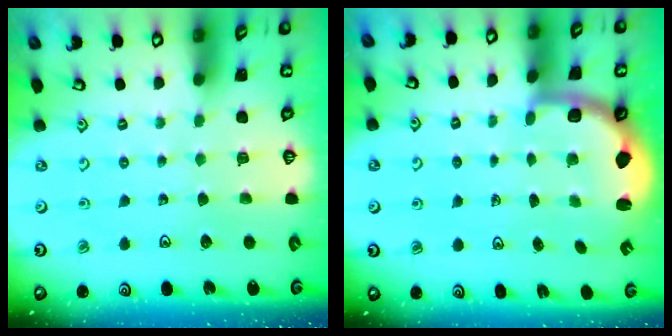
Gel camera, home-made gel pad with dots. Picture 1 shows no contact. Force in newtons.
{"total": 2.3, "press": 2.0, "slide": 1.1}